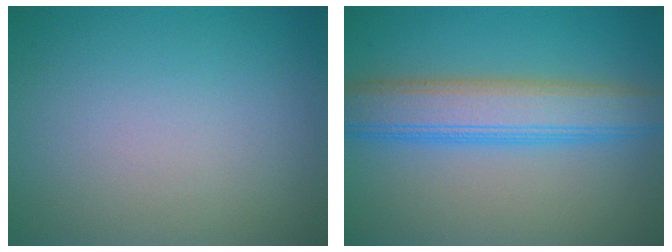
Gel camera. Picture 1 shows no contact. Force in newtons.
{"total": 6.3, "press": 6.3, "slide": 0.1}